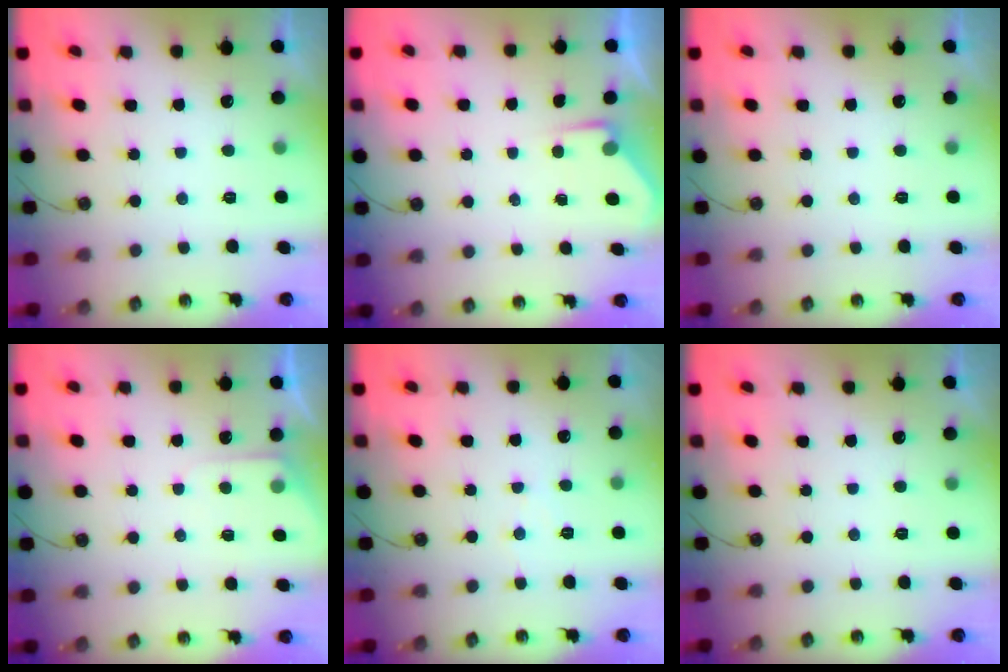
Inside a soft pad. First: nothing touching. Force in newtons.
{"total": 2.7, "press": 2.6, "slide": 0.4}
{"total": 0.0}
{"total": 4.0, "press": 3.9, "slide": 0.6}
{"total": 4.1, "press": 4.0, "slide": 0.7}
{"total": 0.0}